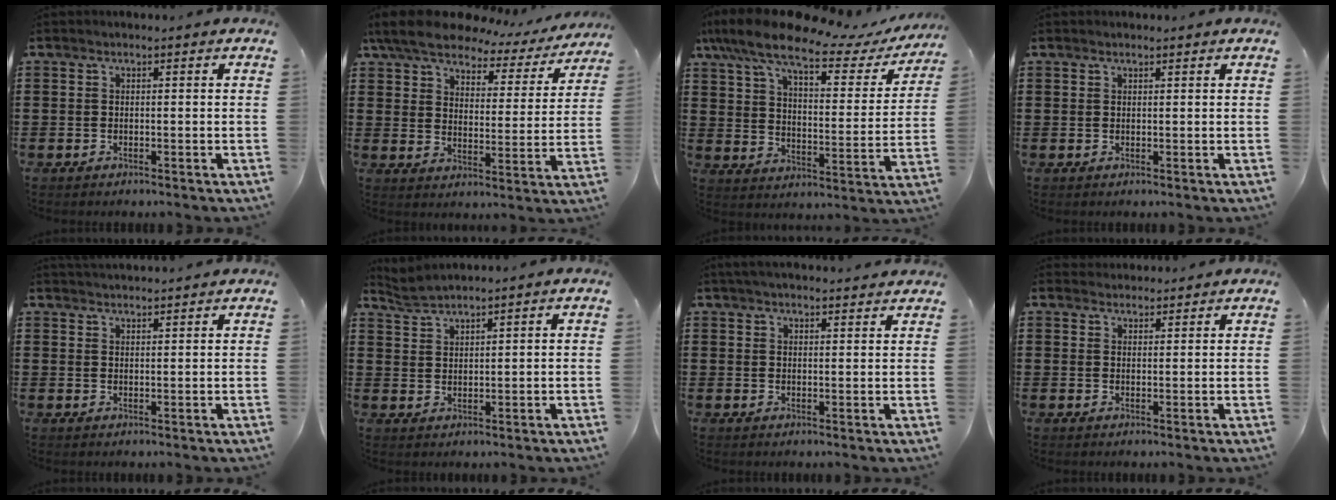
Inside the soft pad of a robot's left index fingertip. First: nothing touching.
{"total": 6.7, "force": [5.8, 1.8, 2.7], "torque": [-0.081, -0.024, 0.099]}
{"total": 11.2, "force": [8.4, 2.6, 6.9], "torque": [-0.148, -0.043, 0.137]}
{"total": 0.8, "force": [0.7, 0.1, 0.3], "torque": [-0.006, -0.001, 0.014]}
{"total": 2.0, "force": [2.0, -0.1, 0.1], "torque": [-0.006, -0.001, 0.039]}
{"total": 2.2, "force": [2.2, 0.1, 0.5], "torque": [-0.018, -0.002, 0.043]}
{"total": 2.7, "force": [2.7, 0.1, 0.7], "torque": [-0.020, -0.001, 0.050]}
{"total": 1.9, "force": [1.9, 0.4, -0.1], "torque": [-0.002, 0.000, 0.037]}